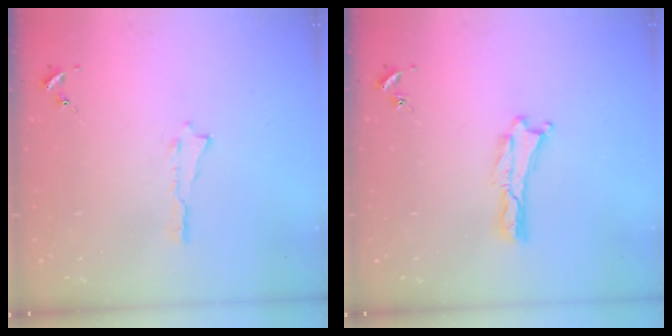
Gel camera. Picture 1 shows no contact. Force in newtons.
{"total": 0.0}